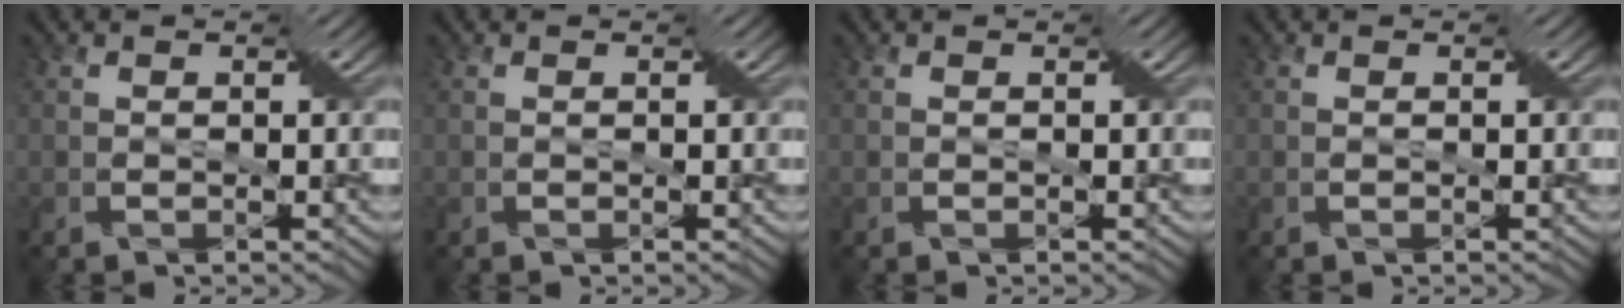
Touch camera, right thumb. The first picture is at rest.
{"total": 0.0}
{"total": 0.0}
{"total": 0.0}